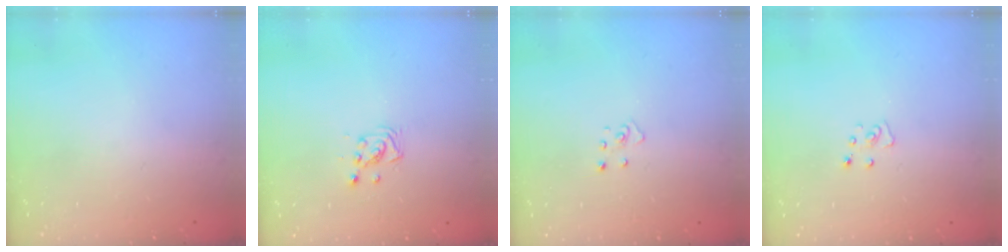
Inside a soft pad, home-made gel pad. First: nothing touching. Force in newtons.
{"total": 3.6, "press": 3.6, "slide": 0.3}
{"total": 2.9, "press": 2.9, "slide": 0.2}
{"total": 3.1, "press": 3.1, "slide": 0.2}